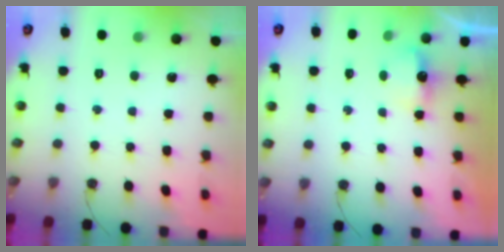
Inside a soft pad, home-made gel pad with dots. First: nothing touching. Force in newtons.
{"total": 4.6, "press": 4.5, "slide": 0.8}